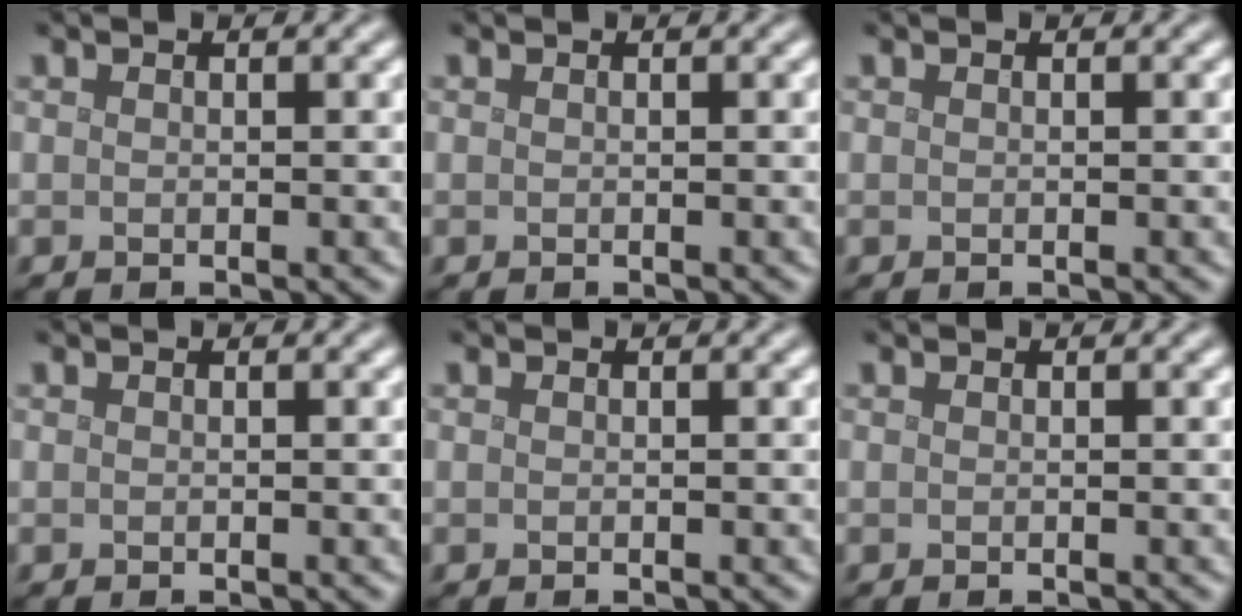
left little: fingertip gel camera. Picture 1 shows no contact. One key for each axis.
{"total": 0.0}
{"total": 0.0}
{"total": 0.0}
{"total": 0.0}
{"total": 0.0}